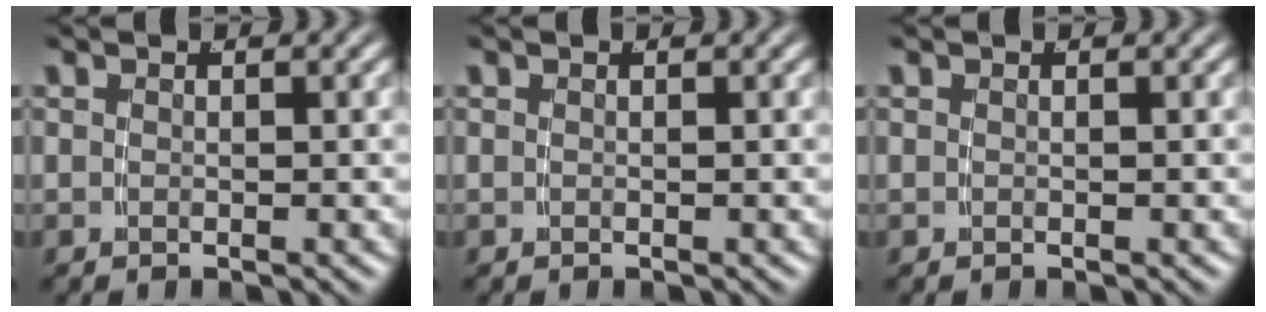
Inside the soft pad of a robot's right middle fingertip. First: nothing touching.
{"total": 0.0}
{"total": 0.0}